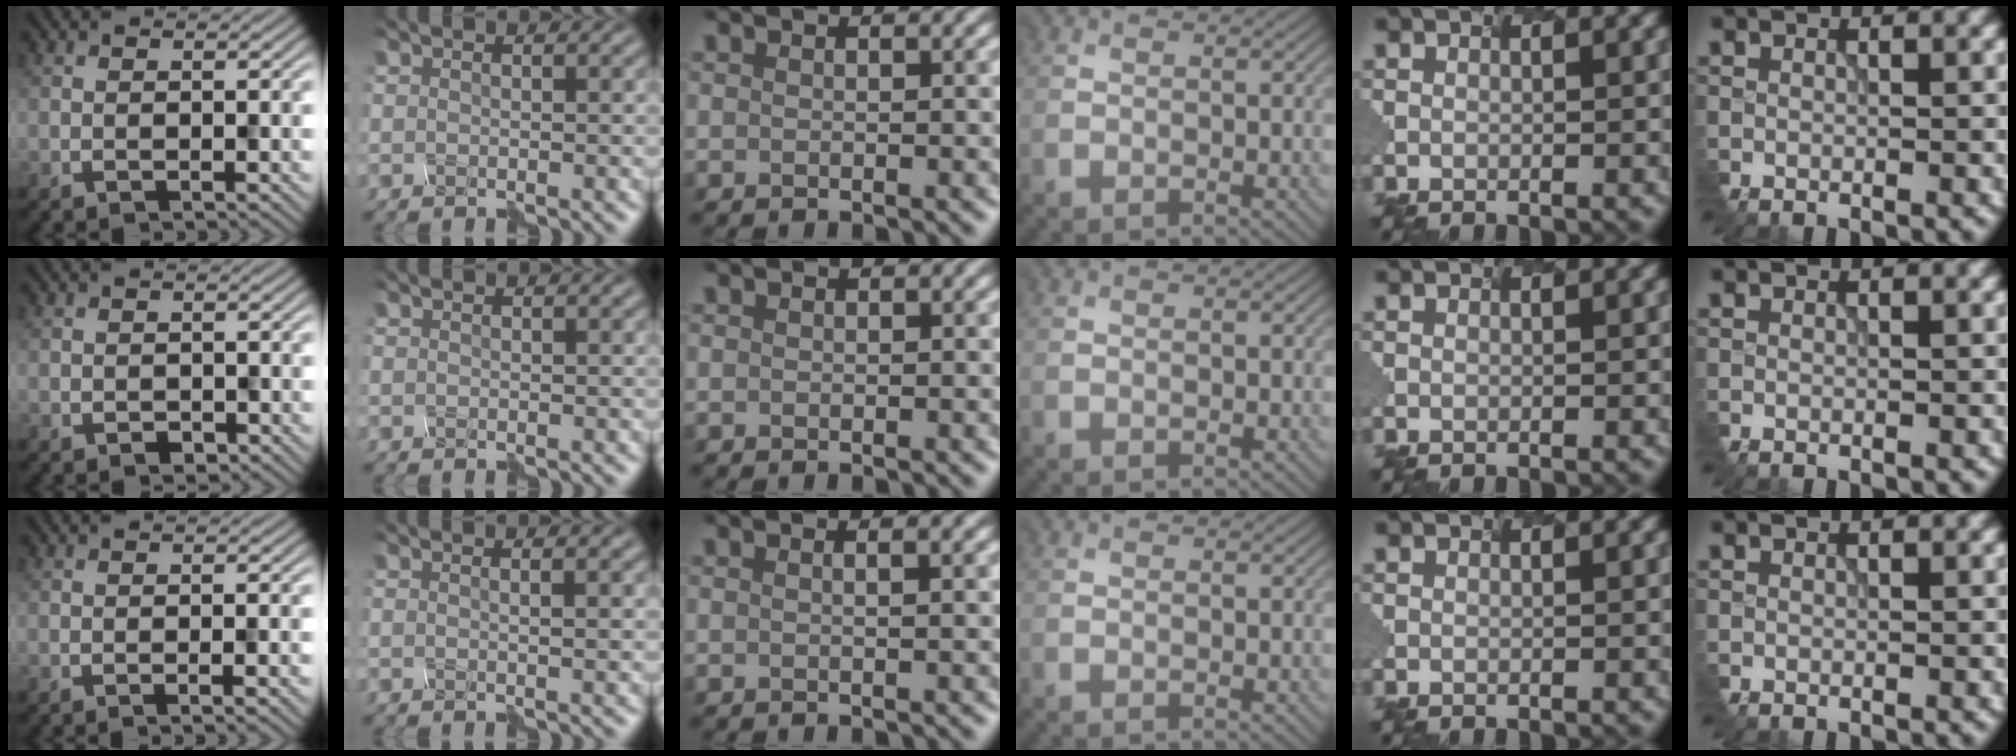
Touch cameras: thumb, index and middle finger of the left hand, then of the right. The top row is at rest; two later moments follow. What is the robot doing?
{"motion": "shake", "object": "plastic piggy bank"}